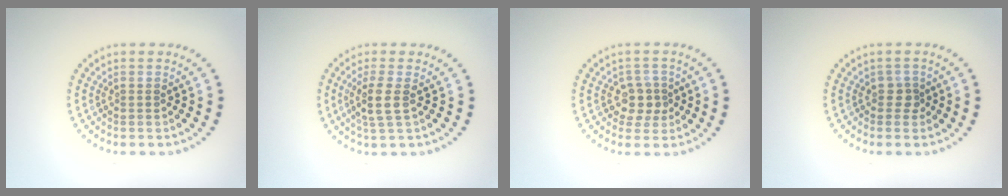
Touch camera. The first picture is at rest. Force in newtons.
{"total": 2.4, "press": 2.0, "slide": 1.3}
{"total": 2.4, "press": 2.2, "slide": 1.0}
{"total": 1.2, "press": 1.0, "slide": 0.6}